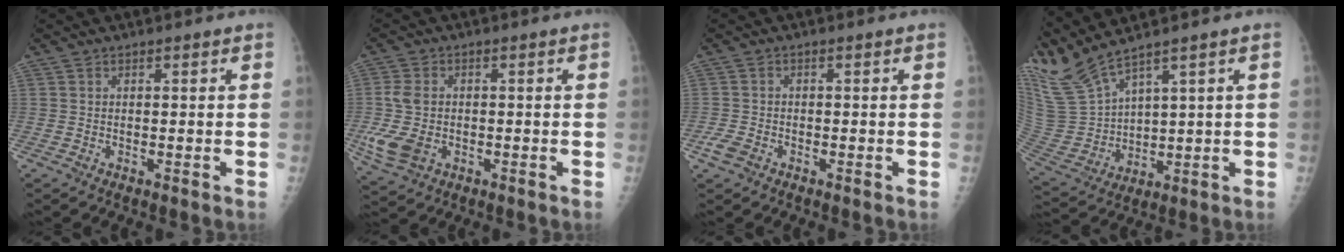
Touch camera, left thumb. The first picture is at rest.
{"total": 7.7, "force": [-1.4, 5.3, 5.3], "torque": [-0.122, 0.001, -0.023]}
{"total": 2.5, "force": [-1.4, 1.6, 1.4], "torque": [-0.034, 0.000, -0.026]}
{"total": 12.0, "force": [10.1, 1.8, 6.1], "torque": [-0.139, -0.045, 0.235]}